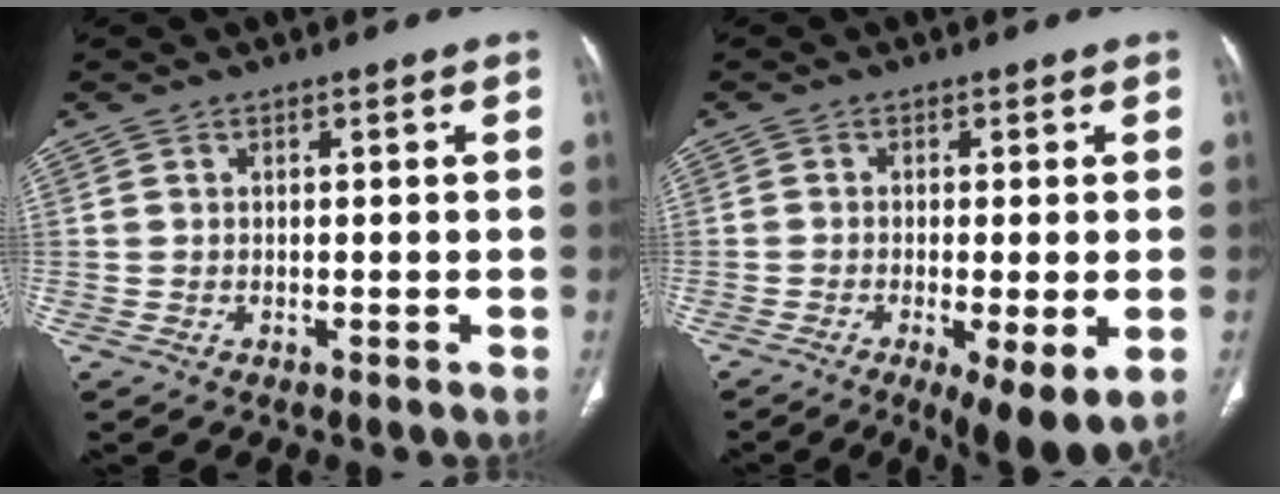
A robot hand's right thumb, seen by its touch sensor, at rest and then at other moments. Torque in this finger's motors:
{"motor_torque": [0.06, 0.55, -0.11, -0.17, -0.01]}